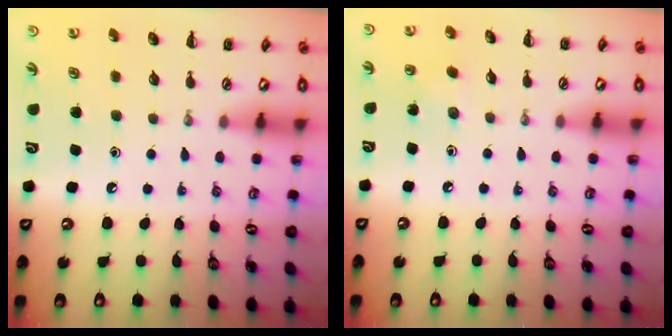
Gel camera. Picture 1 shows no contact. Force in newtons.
{"total": 2.5, "press": 2.4, "slide": 0.8}